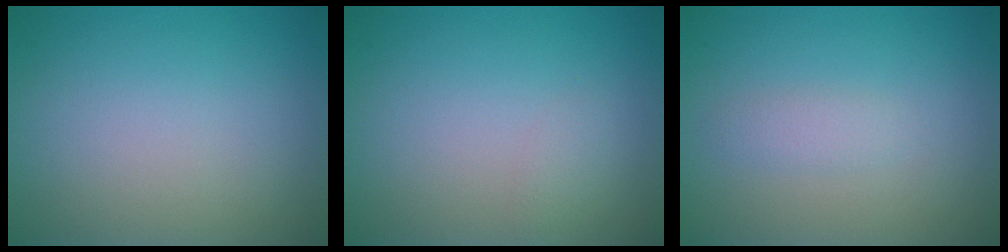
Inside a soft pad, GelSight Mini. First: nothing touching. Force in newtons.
{"total": 0.8, "press": 0.8, "slide": 0.0}
{"total": 1.1, "press": 1.1, "slide": 0.0}